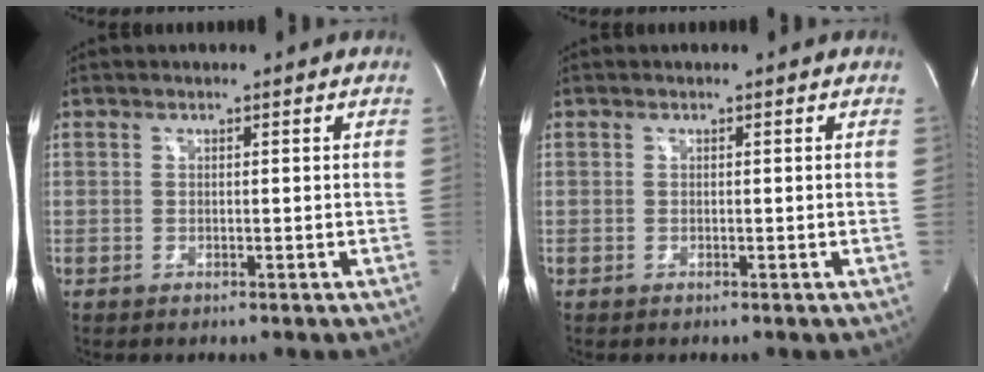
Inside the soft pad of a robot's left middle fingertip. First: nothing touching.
{"total": 0.0}